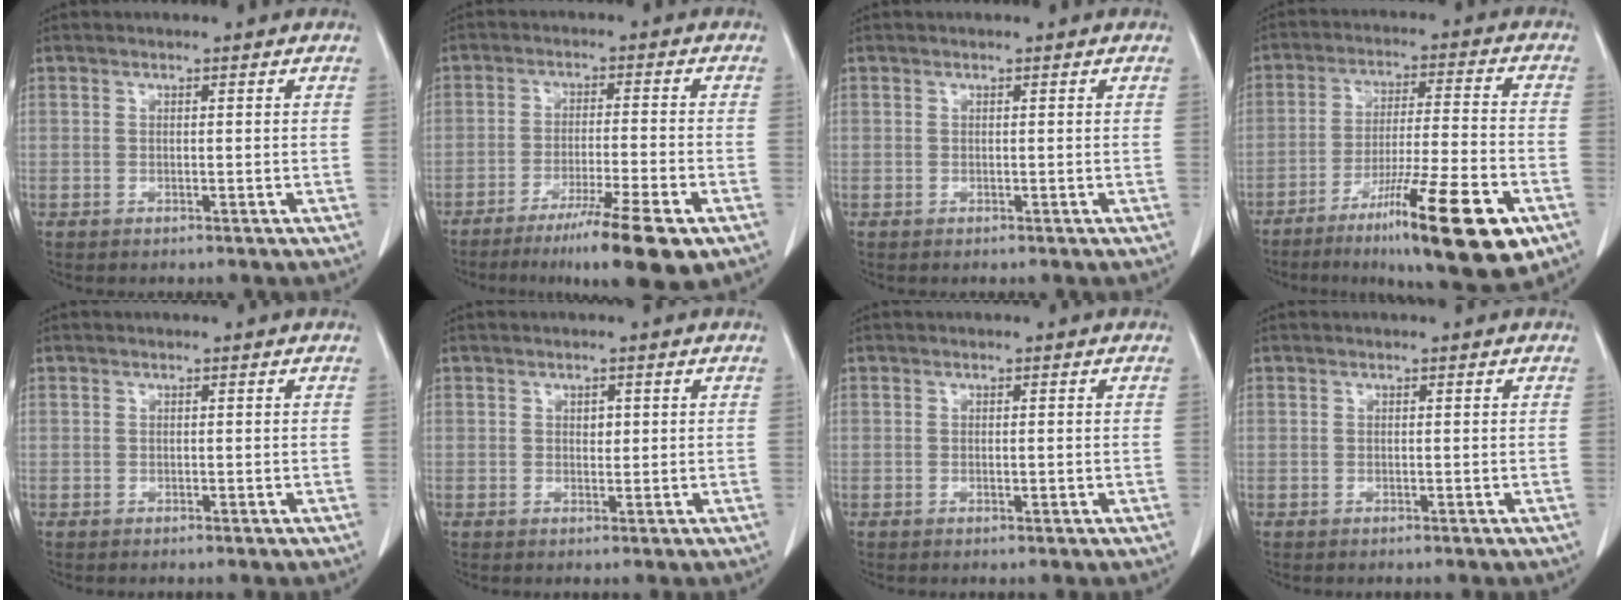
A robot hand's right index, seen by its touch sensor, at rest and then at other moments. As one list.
[{"total": 11.3, "force": [-7.3, -0.2, 8.7], "torque": [-0.133, -0.028, -0.115]}, {"total": 0.0}, {"total": 17.6, "force": [-9.7, 1.1, 14.7], "torque": [-0.208, -0.028, -0.153]}, {"total": 0.0}, {"total": 1.2, "force": [0.3, 0.8, 0.8], "torque": [-0.009, 0.000, 0.004]}, {"total": 0.8, "force": [-0.2, 0.1, 0.8], "torque": [-0.011, -0.002, -0.002]}, {"total": 0.0}]